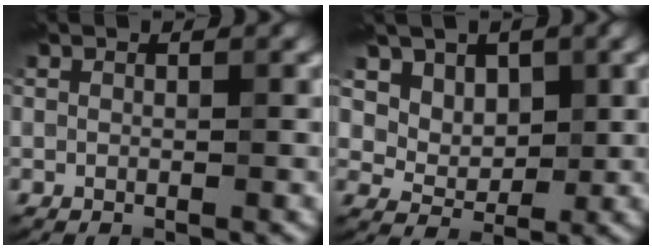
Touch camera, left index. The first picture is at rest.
{"total": 5.8, "force": [3.3, 4.2, 2.4], "torque": [-0.058, -0.019, 0.075]}